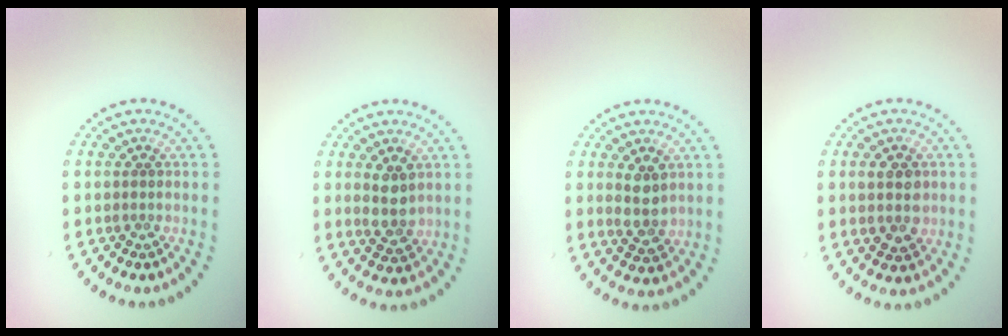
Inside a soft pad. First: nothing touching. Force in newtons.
{"total": 2.5, "press": 2.4, "slide": 0.6}
{"total": 2.5, "press": 2.4, "slide": 0.6}
{"total": 2.7, "press": 2.7, "slide": 0.1}